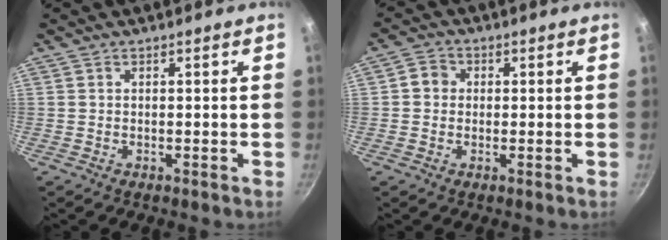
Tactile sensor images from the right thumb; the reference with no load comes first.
{"total": 3.5, "force": [0.3, 3.2, 1.4], "torque": [-0.009, 0.004, -0.005]}